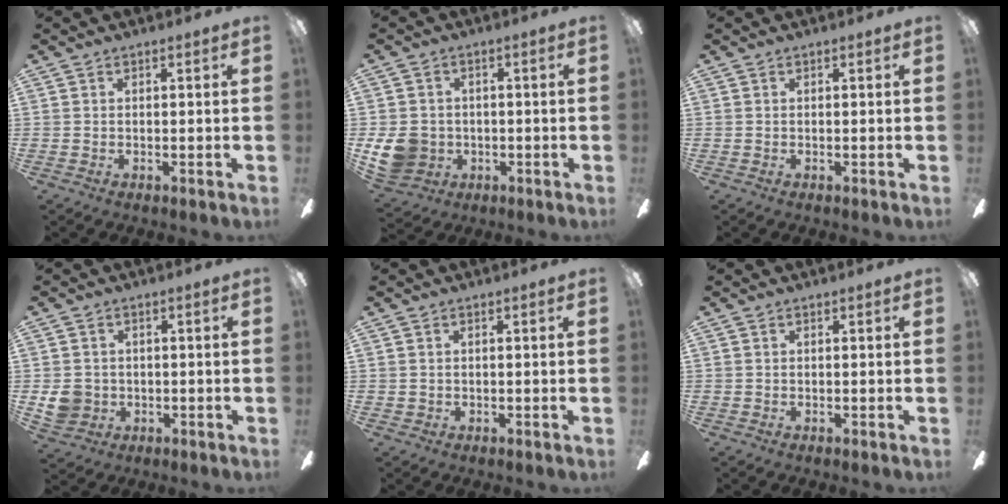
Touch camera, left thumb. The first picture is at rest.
{"total": 9.3, "force": [-1.3, 8.3, 3.9], "torque": [-0.096, 0.012, -0.020]}
{"total": 0.0}
{"total": 5.8, "force": [-0.4, 5.5, 1.8], "torque": [-0.037, 0.010, -0.005]}
{"total": 0.7, "force": [0.1, 0.7, 0.1], "torque": [-0.002, 0.005, 0.001]}
{"total": 0.0}